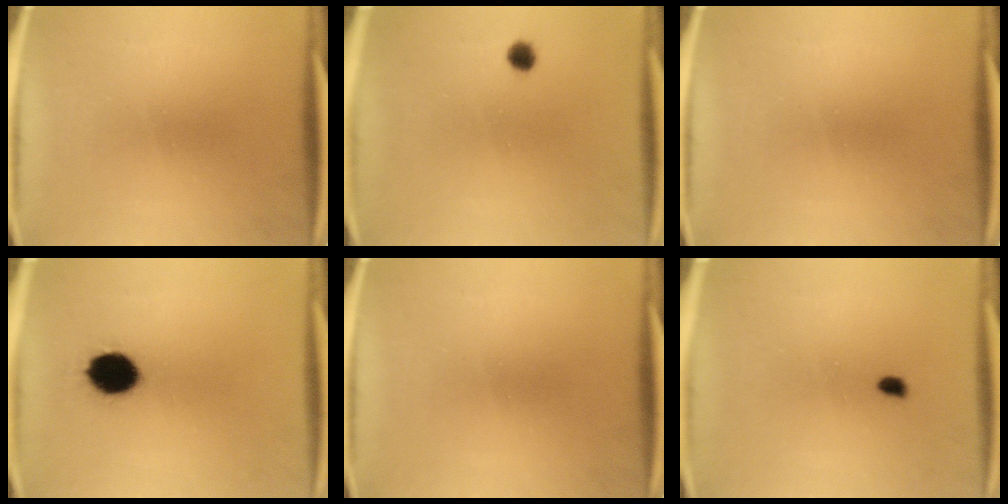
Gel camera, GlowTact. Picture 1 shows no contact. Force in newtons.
{"total": 1.8}
{"total": 0.0}
{"total": 10.9}
{"total": 0.0}
{"total": 0.8}